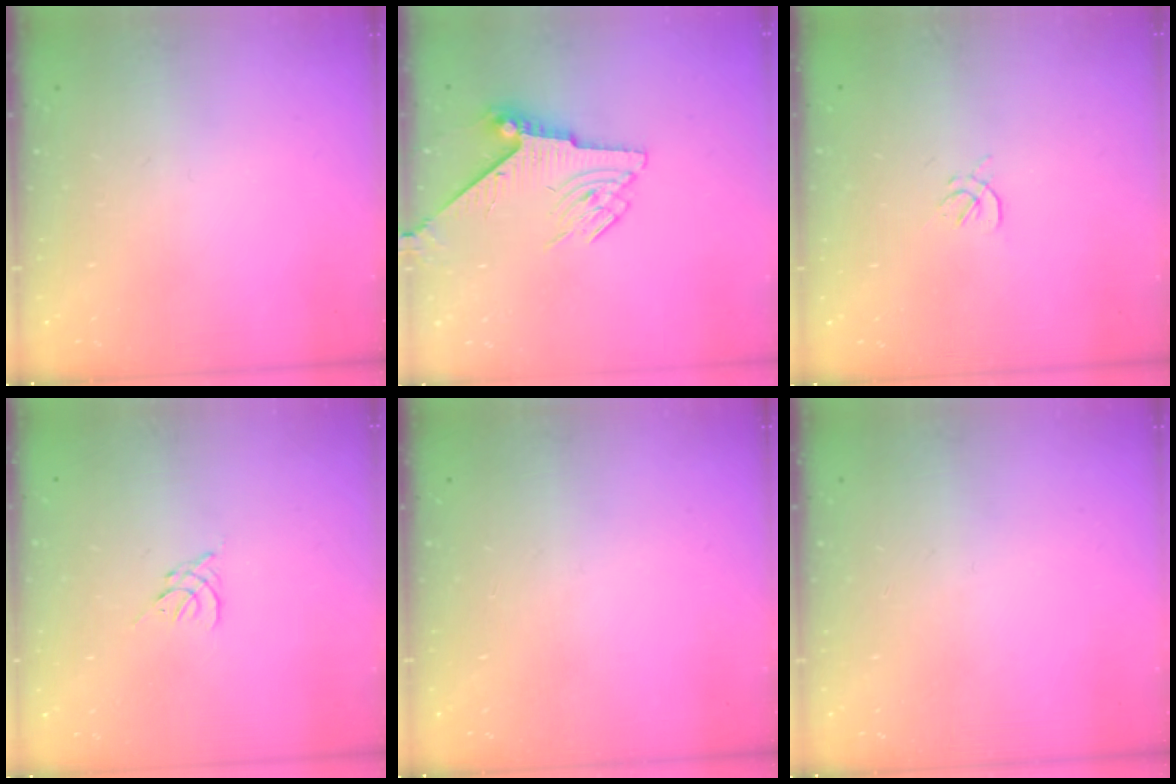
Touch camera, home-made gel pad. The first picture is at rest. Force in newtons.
{"total": 6.7, "press": 6.6, "slide": 1.0}
{"total": 1.6, "press": 1.5, "slide": 0.6}
{"total": 1.8, "press": 1.7, "slide": 0.5}
{"total": 0.0}
{"total": 0.0}